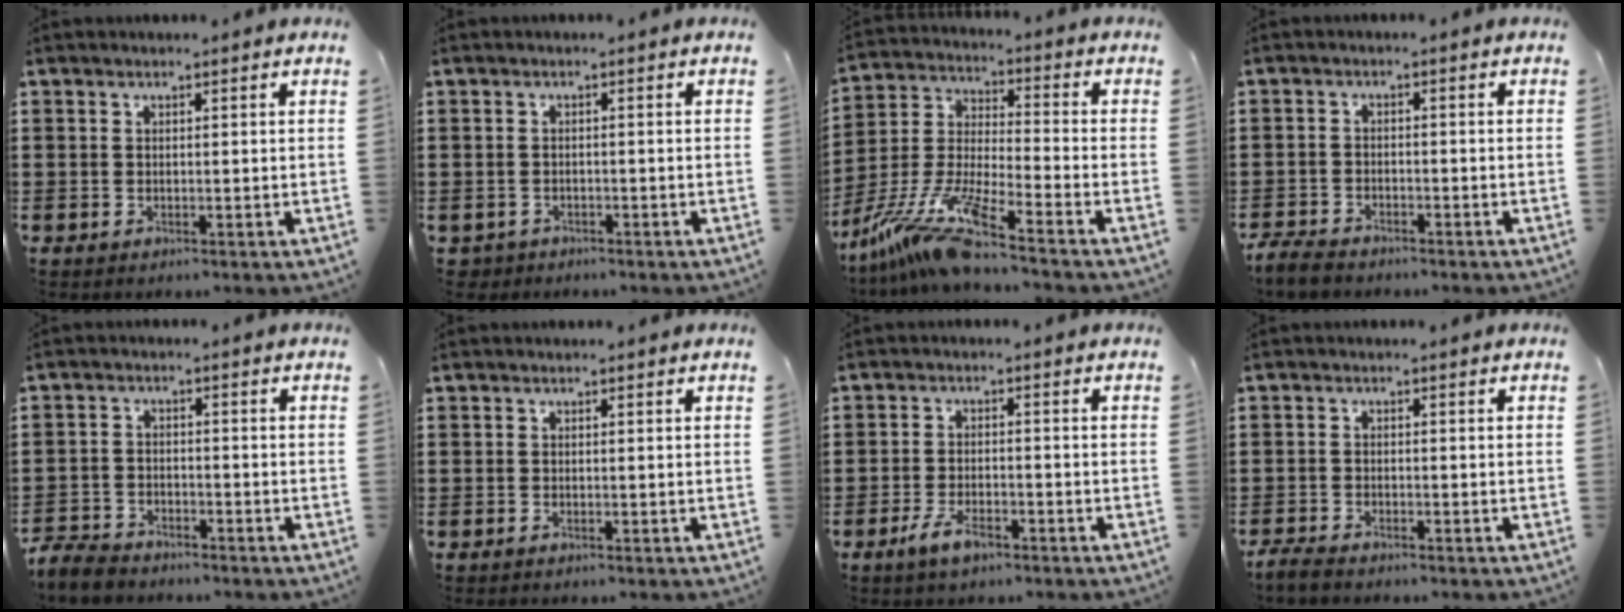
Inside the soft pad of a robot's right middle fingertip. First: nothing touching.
{"total": 1.5, "force": [-1.3, 0.6, -0.2], "torque": [-0.005, 0.001, -0.030]}
{"total": 11.2, "force": [-9.1, -0.2, 6.5], "torque": [-0.157, -0.012, -0.191]}
{"total": 3.3, "force": [-3.1, 0.9, 0.7], "torque": [-0.030, 0.000, -0.067]}
{"total": 4.5, "force": [-4.3, 1.2, 0.6], "torque": [-0.033, 0.000, -0.093]}
{"total": 0.0}
{"total": 4.2, "force": [-2.7, 1.7, 2.7], "torque": [-0.067, -0.001, -0.056]}
{"total": 2.3, "force": [-2.2, 0.6, 0.6], "torque": [-0.022, 0.004, -0.046]}